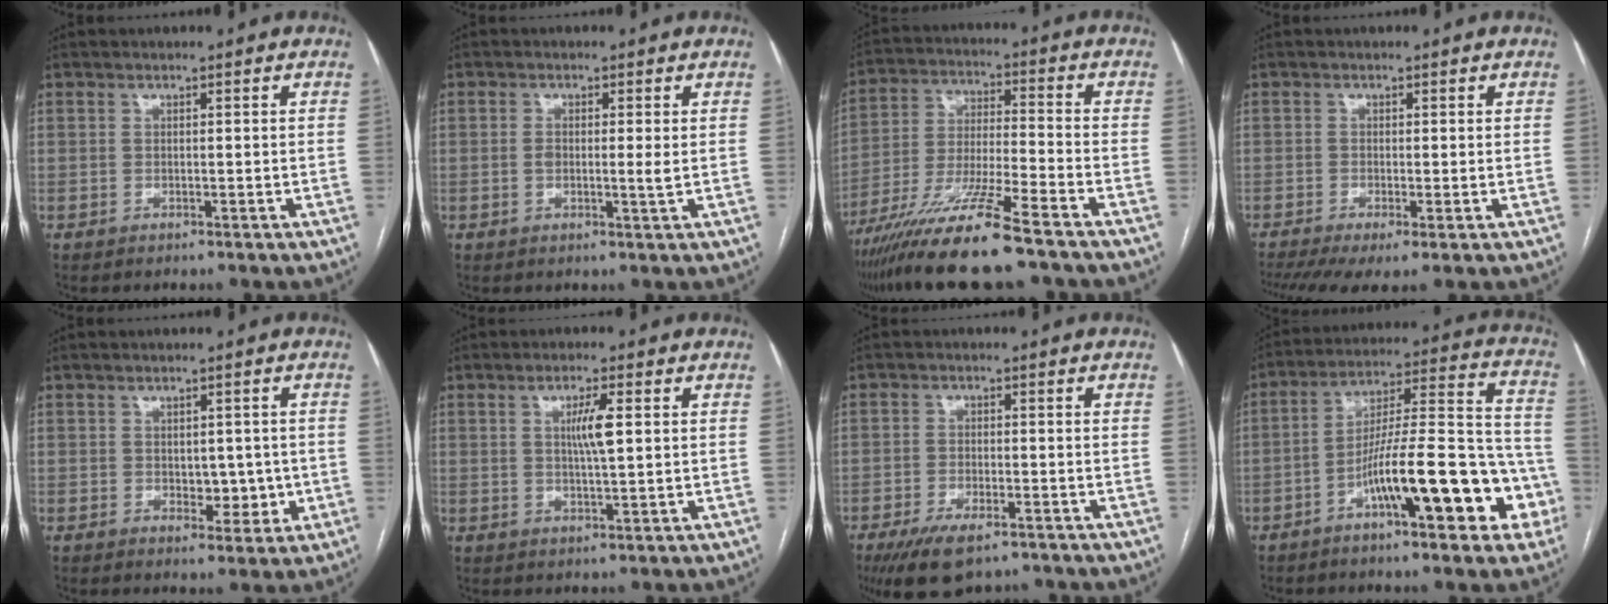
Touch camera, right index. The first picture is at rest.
{"total": 2.6, "force": [0.1, 0.4, 2.6], "torque": [-0.047, -0.002, 0.001]}
{"total": 14.3, "force": [-10.9, -0.4, 9.3], "torque": [-0.183, -0.028, -0.195]}
{"total": 6.4, "force": [-3.6, 1.8, 5.0], "torque": [-0.088, -0.012, -0.064]}
{"total": 4.3, "force": [-0.4, 2.7, 3.3], "torque": [-0.037, 0.004, 0.004]}
{"total": 4.5, "force": [0.9, 0.3, 4.4], "torque": [-0.079, -0.001, 0.015]}
{"total": 8.4, "force": [-6.0, 3.0, 5.1], "torque": [-0.090, -0.012, -0.099]}
{"total": 18.3, "force": [-7.5, 4.0, 16.2], "torque": [-0.232, 0.037, -0.107]}